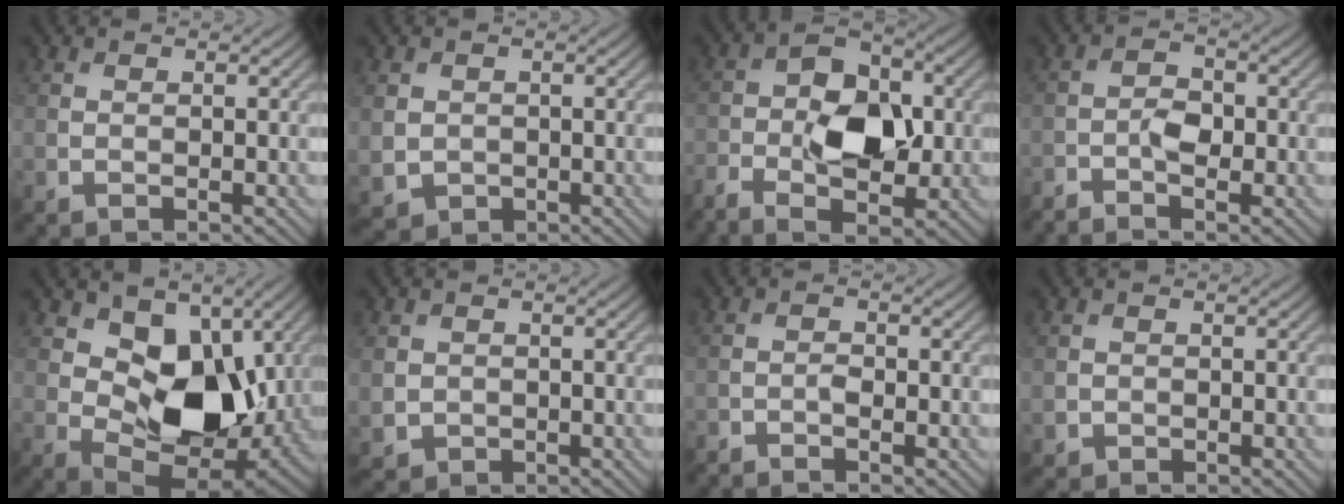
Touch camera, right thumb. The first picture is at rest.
{"total": 3.3, "force": [0.1, 3.1, 1.2], "torque": [-0.046, -0.012, 0.003]}
{"total": 10.5, "force": [-2.2, 6.0, 8.3], "torque": [-0.155, 0.000, -0.044]}
{"total": 3.2, "force": [-1.8, 1.3, 2.2], "torque": [-0.043, 0.006, -0.041]}
{"total": 11.9, "force": [2.4, 7.6, 8.8], "torque": [-0.141, -0.021, 0.038]}
{"total": 2.6, "force": [0.0, 2.5, 0.7], "torque": [-0.029, -0.011, 0.002]}
{"total": 1.3, "force": [-1.0, 0.4, 0.7], "torque": [-0.014, 0.002, -0.022]}
{"total": 1.4, "force": [-0.2, 1.4, 0.2], "torque": [-0.002, -0.008, -0.006]}